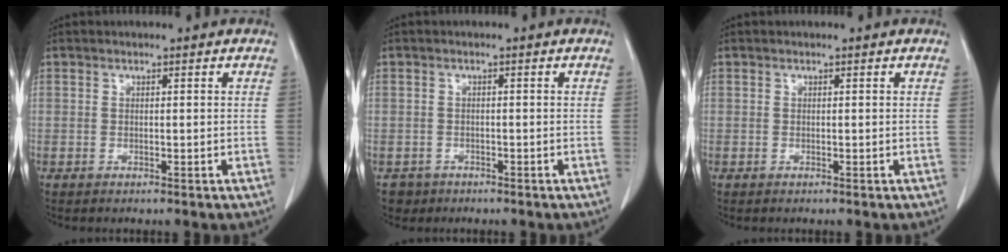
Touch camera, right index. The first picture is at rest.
{"total": 2.3, "force": [-1.4, 1.8, -0.2], "torque": [-0.002, 0.007, -0.024]}
{"total": 0.0}